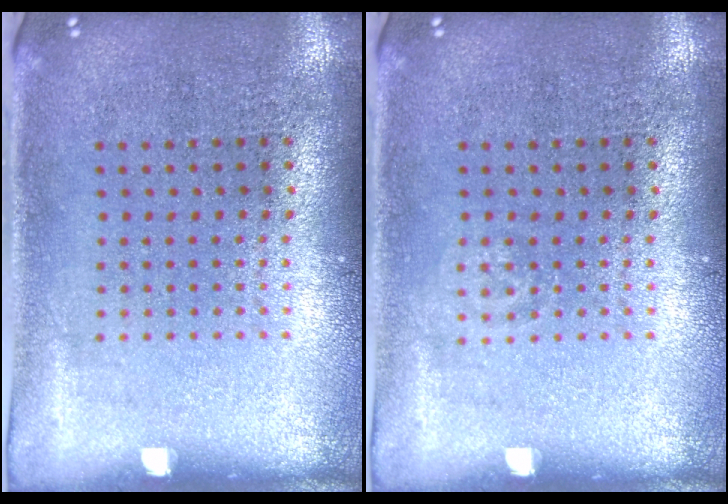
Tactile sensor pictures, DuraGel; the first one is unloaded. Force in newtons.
{"total": 0.6, "press": 0.6, "slide": 0.2}